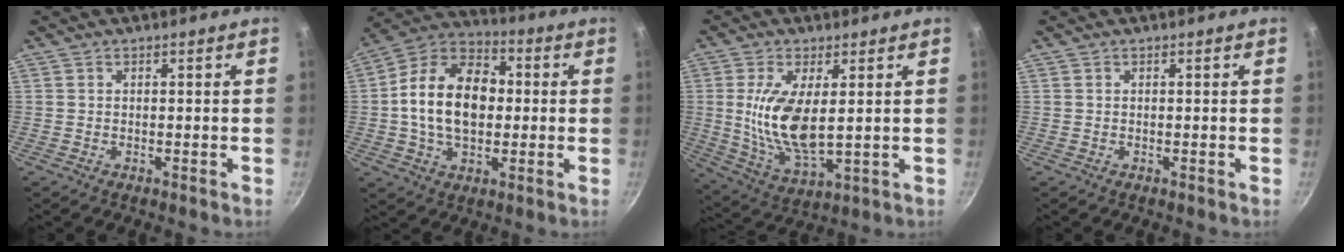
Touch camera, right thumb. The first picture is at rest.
{"total": 17.7, "force": [0.4, 12.0, 13.0], "torque": [-0.190, 0.030, -0.008]}
{"total": 12.9, "force": [1.7, 5.5, 11.6], "torque": [-0.225, -0.019, 0.041]}
{"total": 0.0}